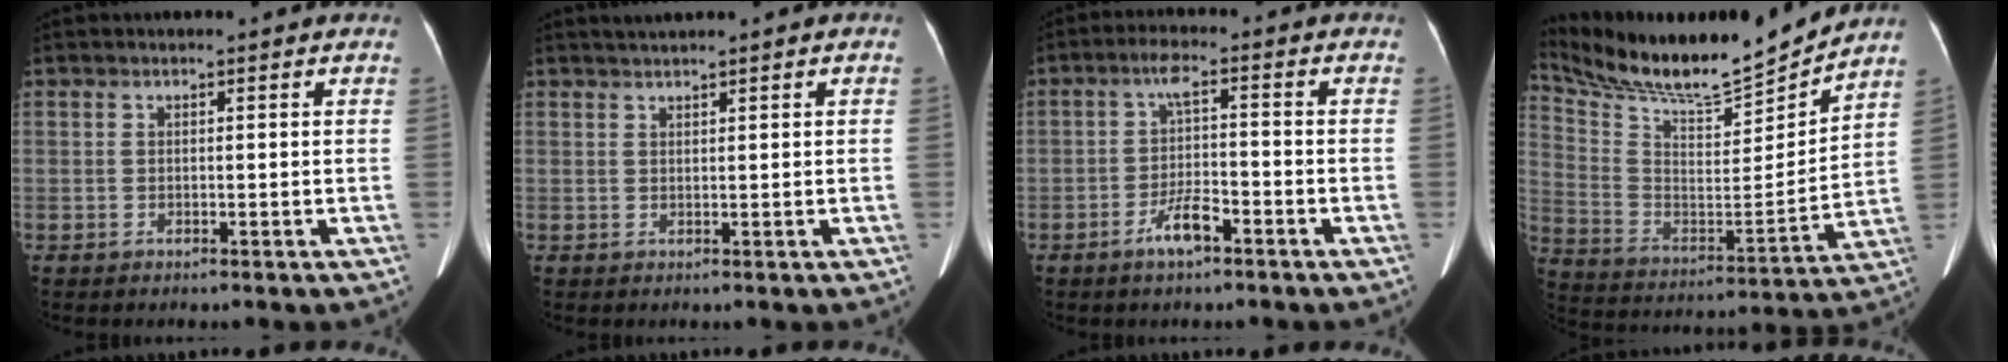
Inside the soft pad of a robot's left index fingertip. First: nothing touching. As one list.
[{"total": 1.3, "force": [1.0, 0.0, 0.8], "torque": [-0.016, 0.018, 0.022]}, {"total": 5.4, "force": [-3.1, 1.1, 4.3], "torque": [-0.087, -0.002, -0.057]}, {"total": 19.9, "force": [18.2, 1.0, 8.0], "torque": [-0.162, -0.023, 0.307]}]